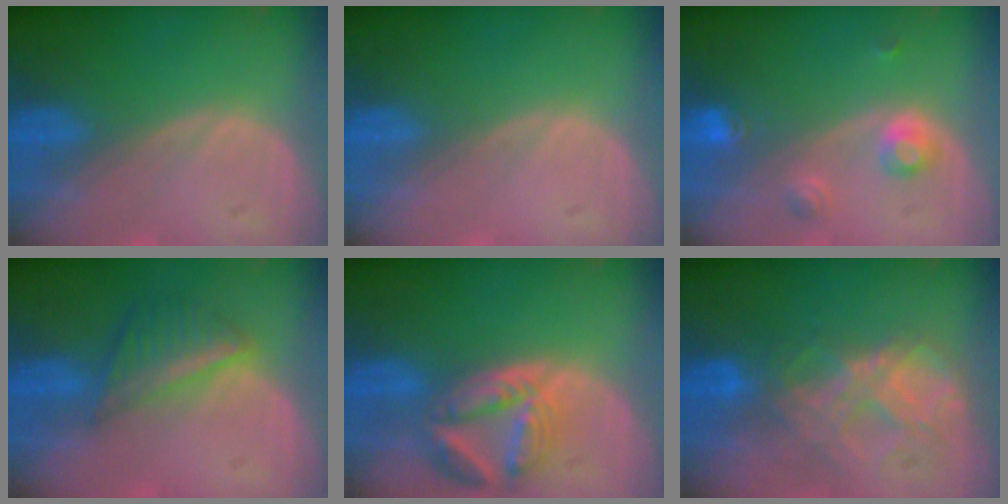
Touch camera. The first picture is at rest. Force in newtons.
{"total": 0.0}
{"total": 3.6, "press": 3.3, "slide": 1.5}
{"total": 5.9, "press": 5.2, "slide": 2.8}
{"total": 8.2, "press": 7.3, "slide": 3.8}
{"total": 8.8, "press": 7.6, "slide": 4.4}